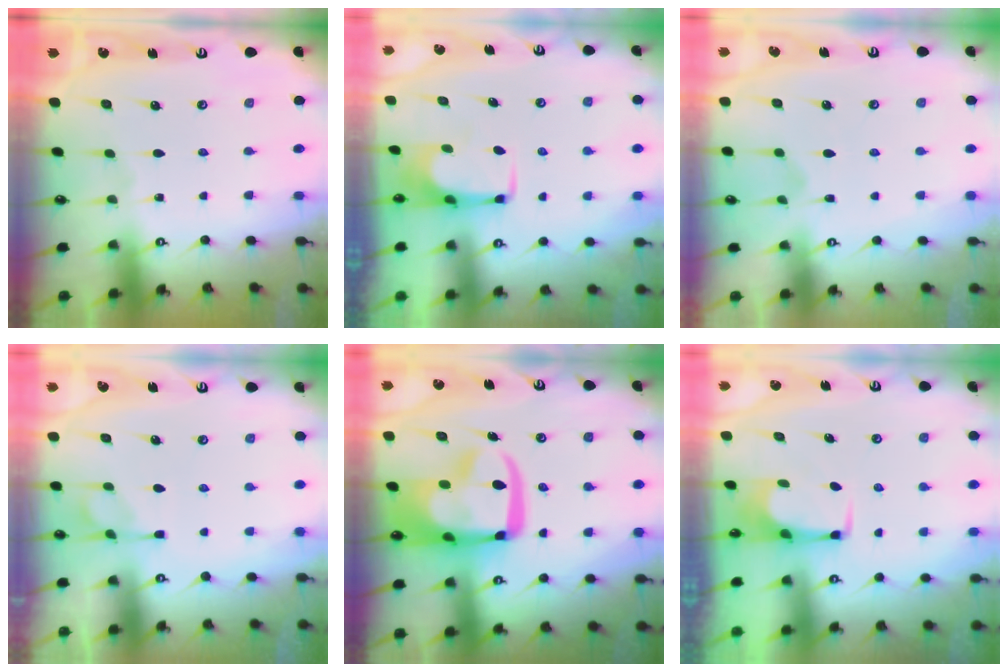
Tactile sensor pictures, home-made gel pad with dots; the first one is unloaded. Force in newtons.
{"total": 3.9, "press": 3.8, "slide": 0.4}
{"total": 2.9, "press": 2.6, "slide": 1.3}
{"total": 8.2, "press": 8.1, "slide": 1.2}
{"total": 19.3, "press": 19.1, "slide": 2.3}
{"total": 2.6, "press": 2.6, "slide": 0.4}